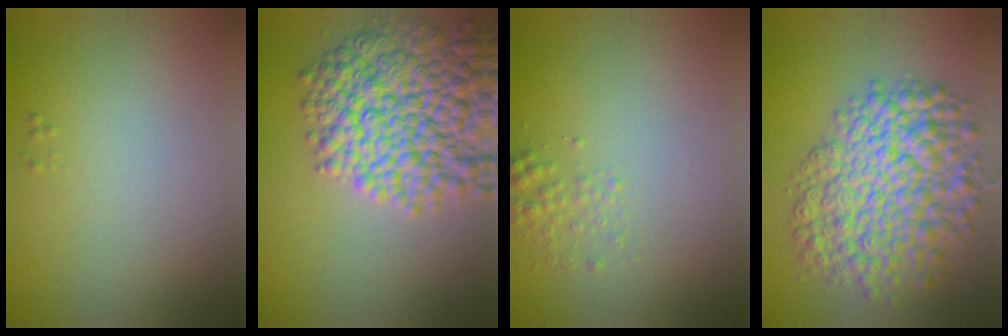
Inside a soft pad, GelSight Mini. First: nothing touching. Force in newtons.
{"total": 11.1, "press": 11.0, "slide": 0.4}
{"total": 1.3, "press": 1.3, "slide": 0.1}
{"total": 9.6, "press": 9.6, "slide": 0.3}